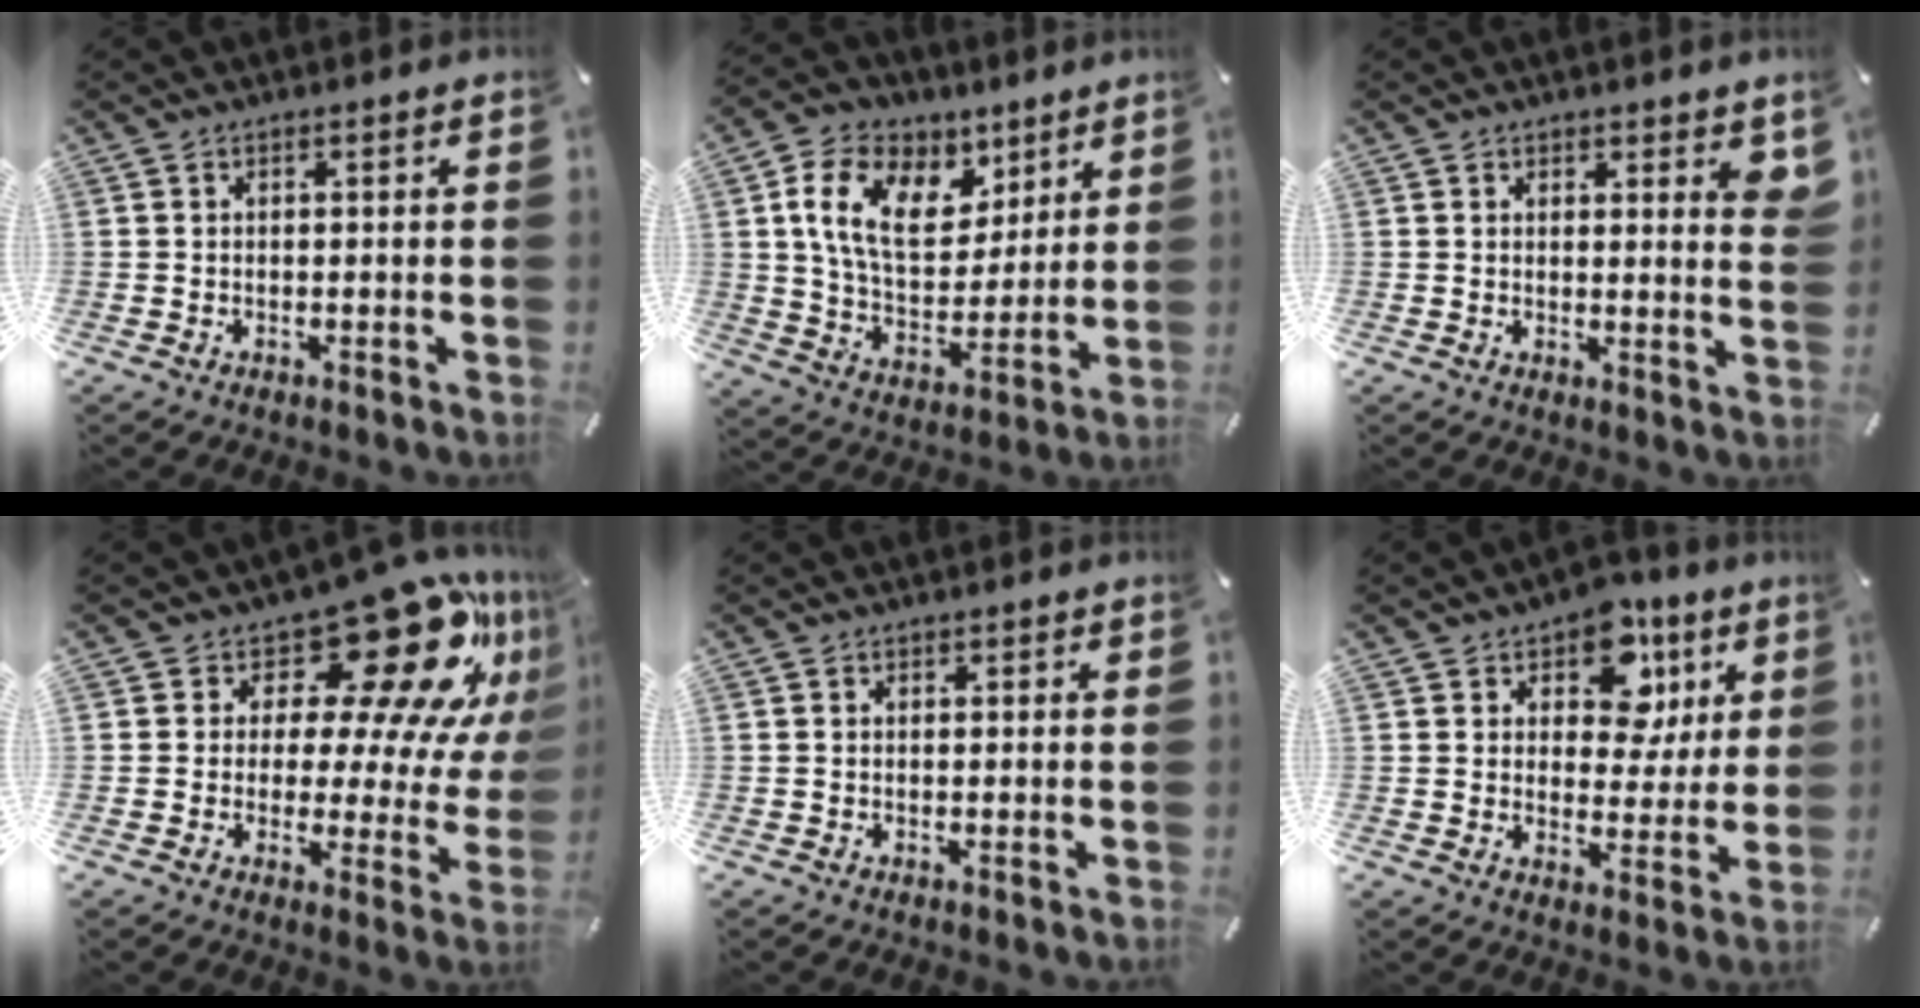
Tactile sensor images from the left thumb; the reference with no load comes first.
{"total": 15.6, "force": [7.1, 10.7, 8.9], "torque": [-0.161, -0.016, 0.136]}
{"total": 3.4, "force": [2.4, 1.3, 1.9], "torque": [-0.011, -0.014, 0.038]}
{"total": 20.9, "force": [12.5, 9.4, 13.8], "torque": [-0.176, -0.105, 0.204]}
{"total": 0.6, "force": [0.4, 0.3, 0.2], "torque": [0.005, -0.002, 0.006]}
{"total": 12.1, "force": [6.4, 8.2, 6.3], "torque": [-0.083, -0.034, 0.110]}